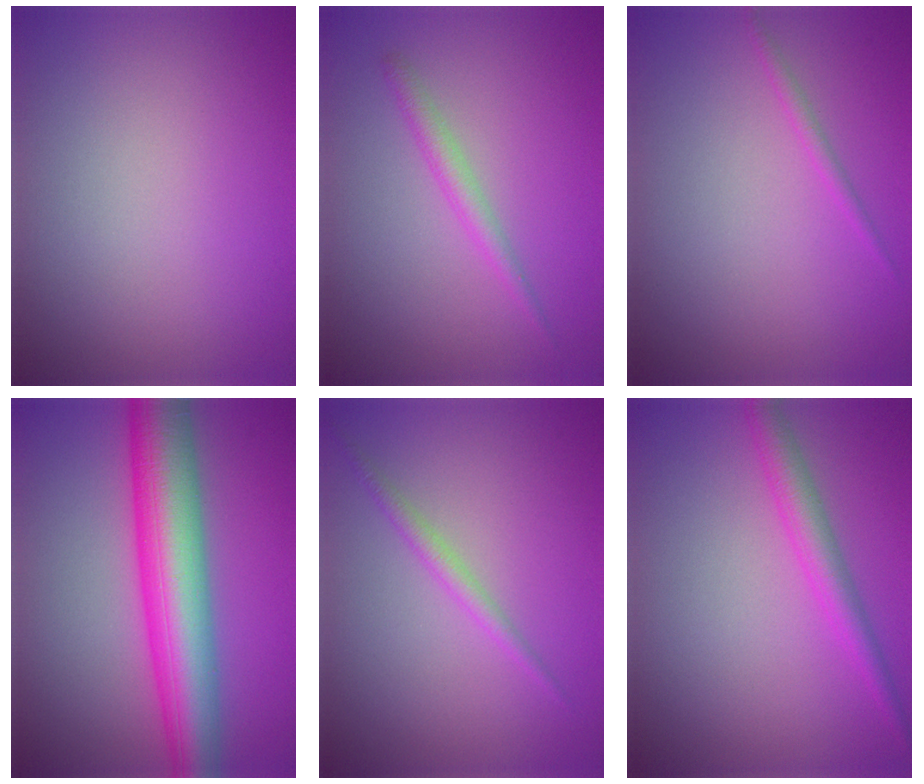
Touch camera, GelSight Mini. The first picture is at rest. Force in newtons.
{"total": 1.8, "press": 1.8, "slide": 0.1}
{"total": 0.9, "press": 0.9, "slide": 0.1}
{"total": 10.0, "press": 10.0, "slide": 0.2}
{"total": 1.6, "press": 1.6, "slide": 0.1}
{"total": 3.0, "press": 3.0, "slide": 0.1}